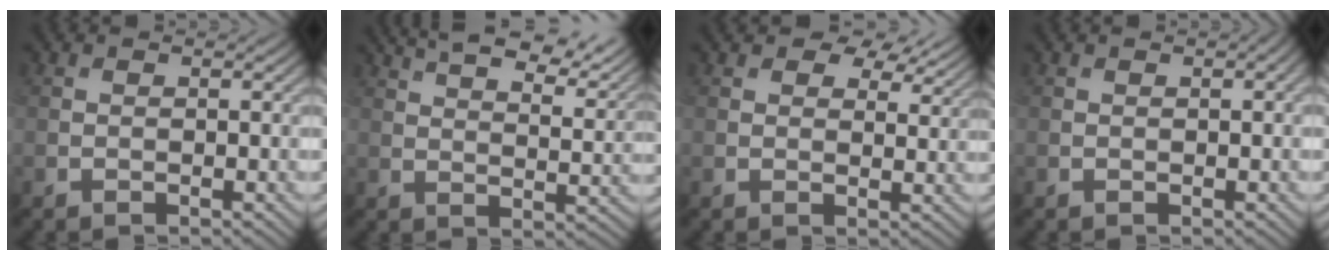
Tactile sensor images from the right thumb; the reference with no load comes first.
{"total": 10.4, "force": [7.8, 3.2, 6.1], "torque": [-0.118, 0.016, 0.124]}
{"total": 7.4, "force": [5.3, 3.8, 3.6], "torque": [-0.061, 0.003, 0.090]}
{"total": 0.9, "force": [0.3, 0.2, 0.8], "torque": [-0.010, 0.000, 0.006]}